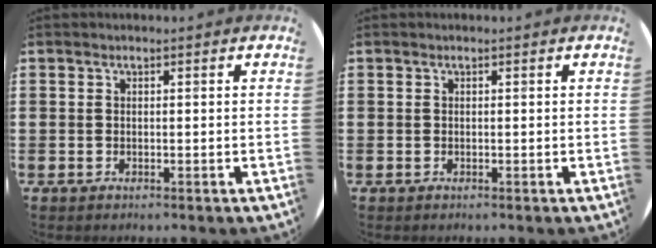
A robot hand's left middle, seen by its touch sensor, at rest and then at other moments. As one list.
[{"total": 0.0}]